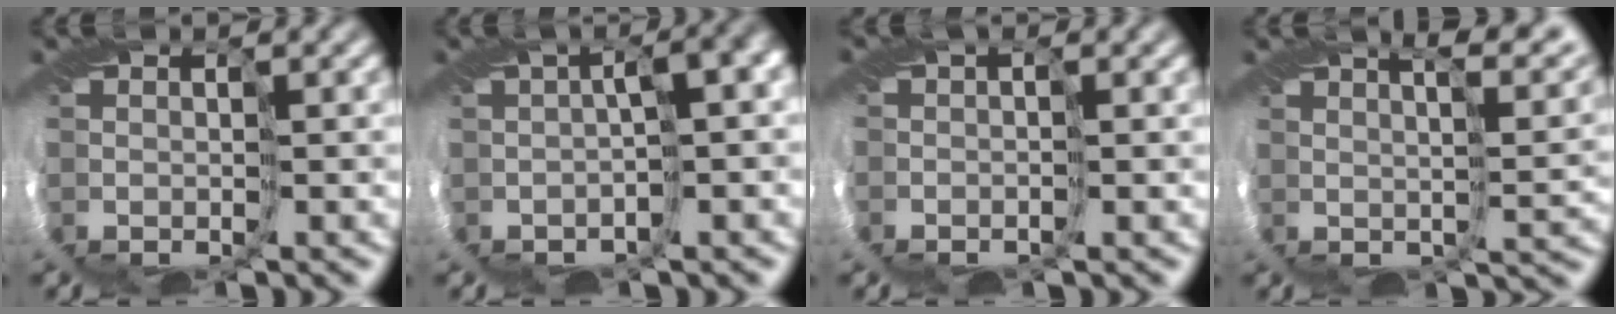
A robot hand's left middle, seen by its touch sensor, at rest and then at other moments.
{"total": 5.2, "force": [-0.7, 1.8, 4.8], "torque": [-0.056, 0.014, -0.004]}
{"total": 1.2, "force": [-0.4, 0.6, 0.9], "torque": [-0.018, 0.001, -0.004]}
{"total": 6.4, "force": [5.3, 0.9, 3.6], "torque": [-0.042, 0.019, 0.072]}